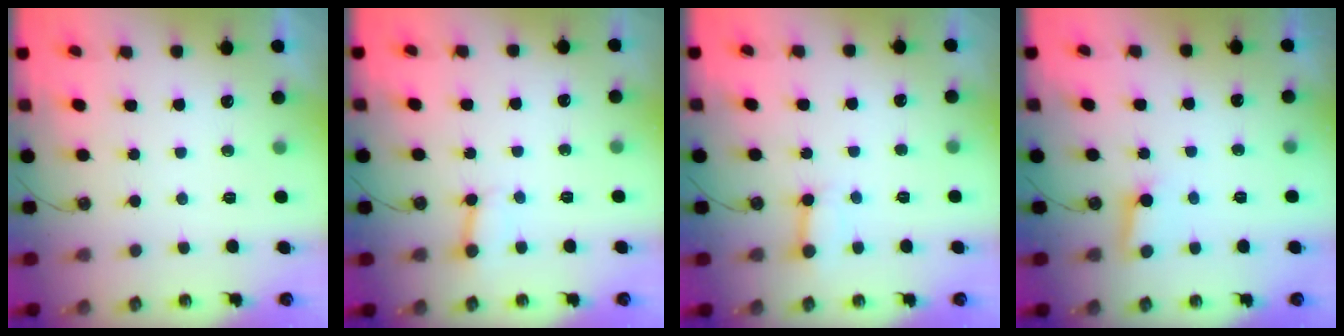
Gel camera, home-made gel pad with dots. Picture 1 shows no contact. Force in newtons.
{"total": 4.0, "press": 3.9, "slide": 0.4}
{"total": 5.4, "press": 5.4, "slide": 0.7}
{"total": 3.3, "press": 3.3, "slide": 0.3}